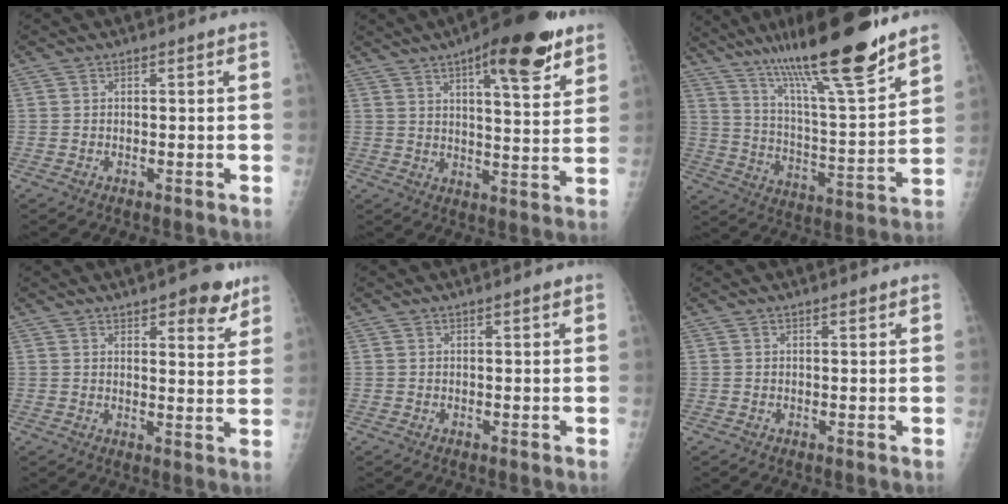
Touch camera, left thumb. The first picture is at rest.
{"total": 15.9, "force": [9.4, 4.4, 12.1], "torque": [-0.147, -0.042, 0.134]}
{"total": 22.6, "force": [16.7, 2.7, 15.0], "torque": [-0.228, -0.074, 0.284]}
{"total": 8.1, "force": [5.3, 2.9, 5.4], "torque": [-0.047, -0.029, 0.068]}
{"total": 0.8, "force": [0.6, 0.1, 0.6], "torque": [-0.007, -0.002, 0.010]}
{"total": 1.0, "force": [0.8, 0.3, 0.6], "torque": [-0.009, -0.004, 0.012]}